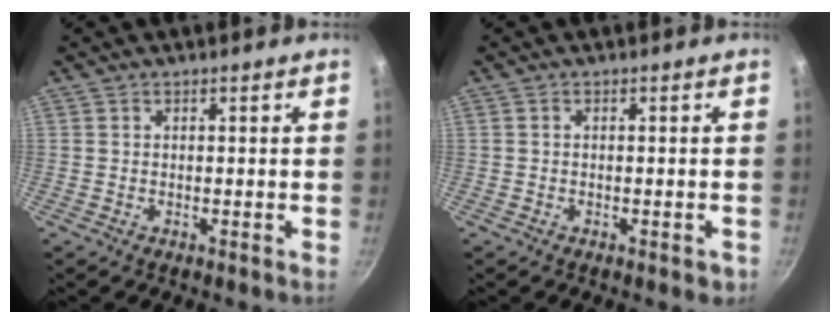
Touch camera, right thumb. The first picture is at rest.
{"total": 2.0, "force": [-0.9, 1.0, 1.5], "torque": [-0.017, 0.008, -0.008]}